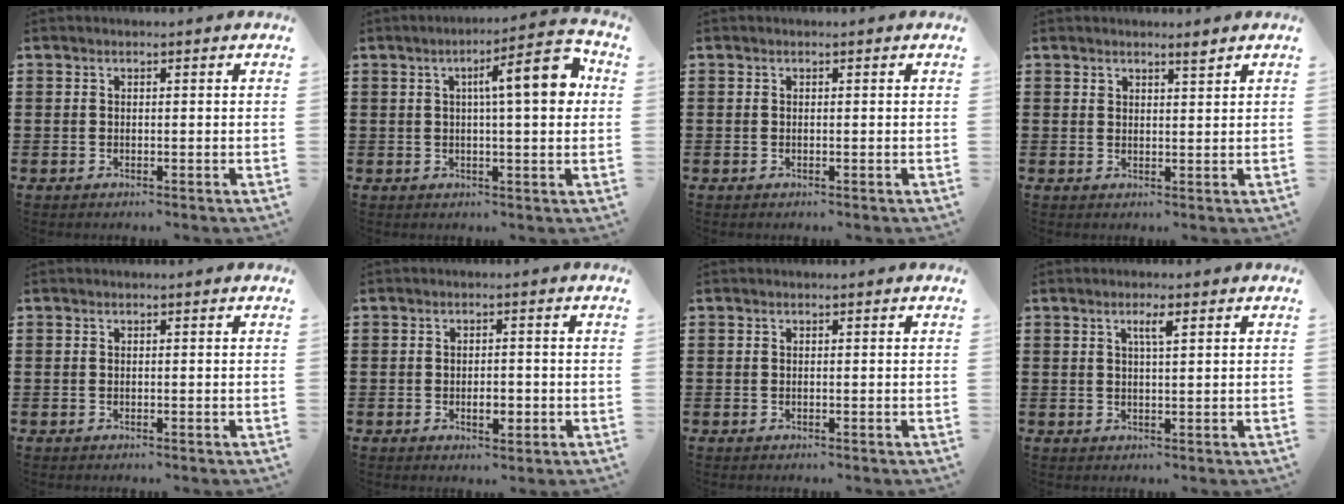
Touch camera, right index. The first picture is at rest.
{"total": 9.5, "force": [2.3, 1.8, 9.0], "torque": [-0.135, -0.008, 0.025]}
{"total": 0.0}
{"total": 1.8, "force": [1.7, 0.2, 0.7], "torque": [-0.007, -0.004, 0.029]}
{"total": 0.0}
{"total": 3.2, "force": [-0.9, 1.4, 2.7], "torque": [-0.051, 0.004, -0.017]}
{"total": 0.0}
{"total": 2.4, "force": [1.1, 0.3, 2.1], "torque": [-0.044, 0.003, 0.017]}